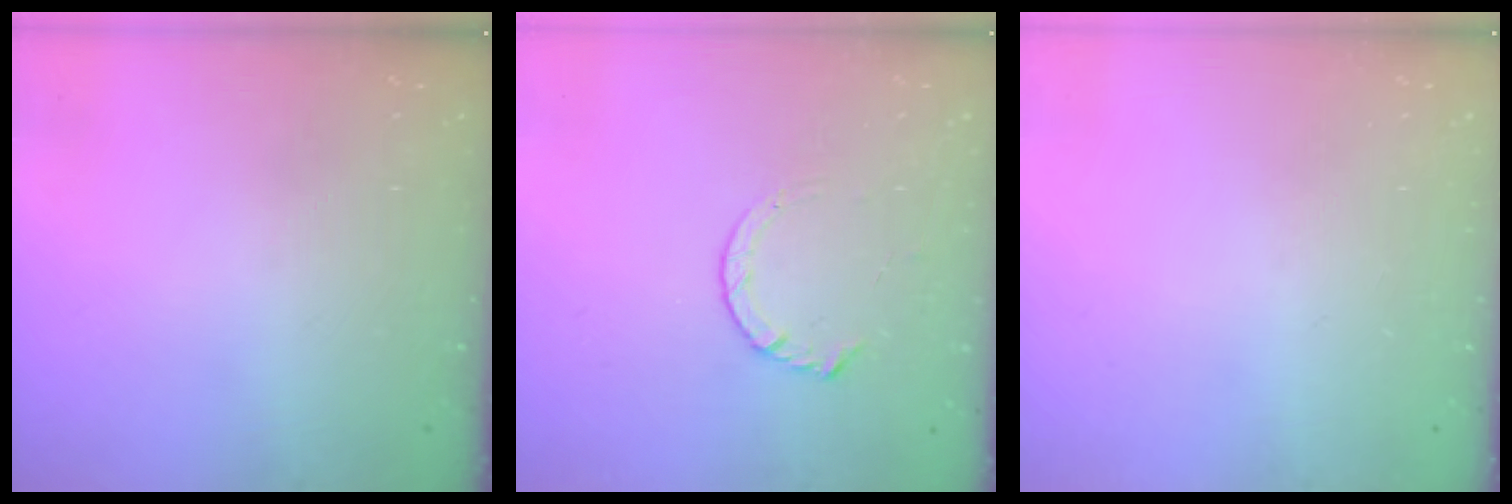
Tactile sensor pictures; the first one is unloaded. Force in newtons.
{"total": 3.7, "press": 3.7, "slide": 0.5}
{"total": 0.0}